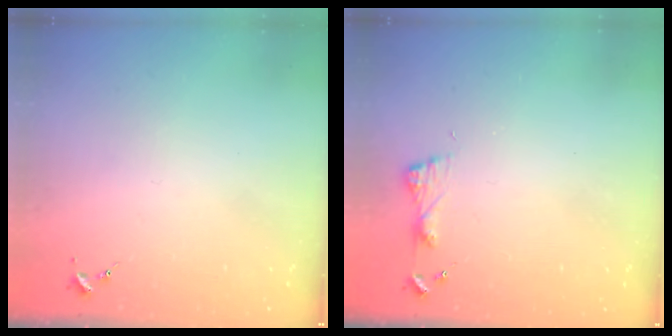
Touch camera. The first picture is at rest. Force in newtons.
{"total": 5.0, "press": 4.9, "slide": 0.6}